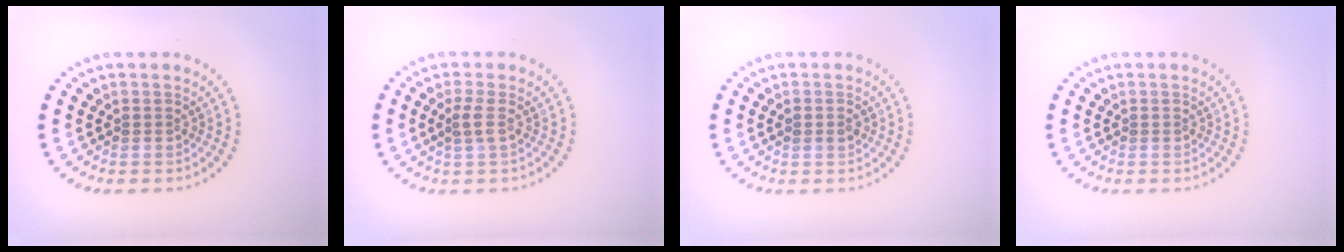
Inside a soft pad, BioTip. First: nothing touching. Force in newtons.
{"total": 1.2, "press": 1.0, "slide": 0.6}
{"total": 1.0, "press": 1.0, "slide": 0.3}
{"total": 0.0}